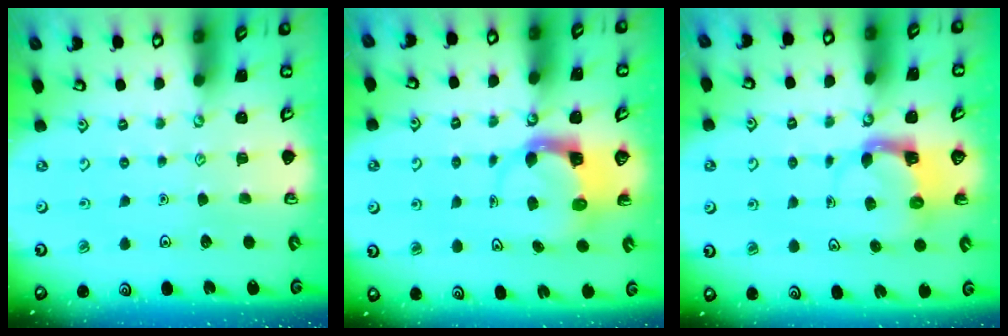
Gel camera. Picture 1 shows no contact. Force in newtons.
{"total": 3.6, "press": 3.6, "slide": 0.6}
{"total": 3.8, "press": 3.8, "slide": 0.7}